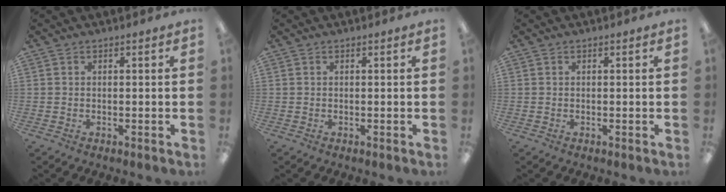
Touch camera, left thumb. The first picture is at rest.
{"total": 0.0}
{"total": 0.0}